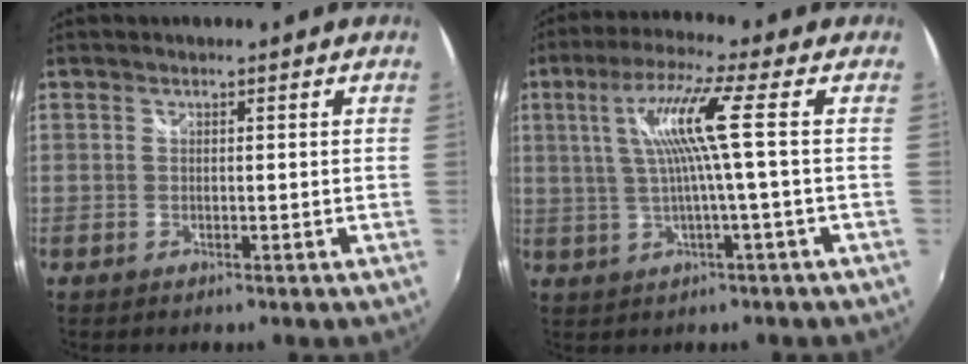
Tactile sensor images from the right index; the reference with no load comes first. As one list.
[{"total": 9.2, "force": [1.1, -1.0, 9.1], "torque": [-0.174, 0.005, 0.028]}]